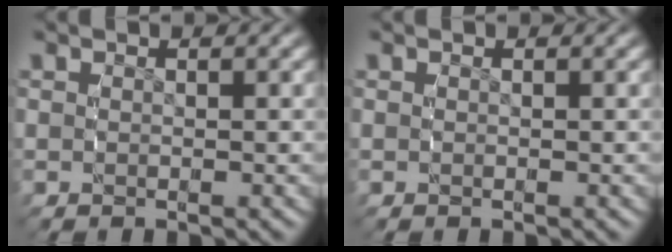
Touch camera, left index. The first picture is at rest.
{"total": 0.0}